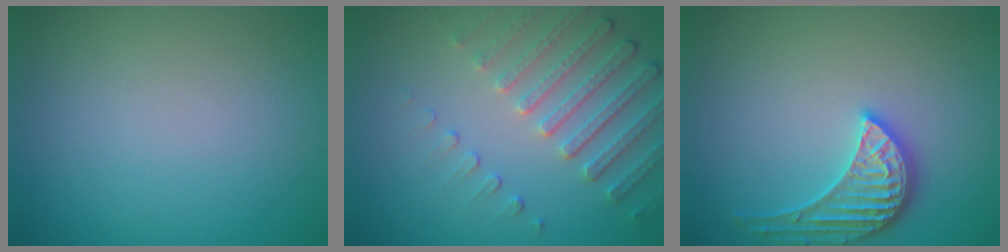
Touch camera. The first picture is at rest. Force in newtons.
{"total": 4.9, "press": 3.6, "slide": 3.3}
{"total": 3.4, "press": 3.3, "slide": 0.6}